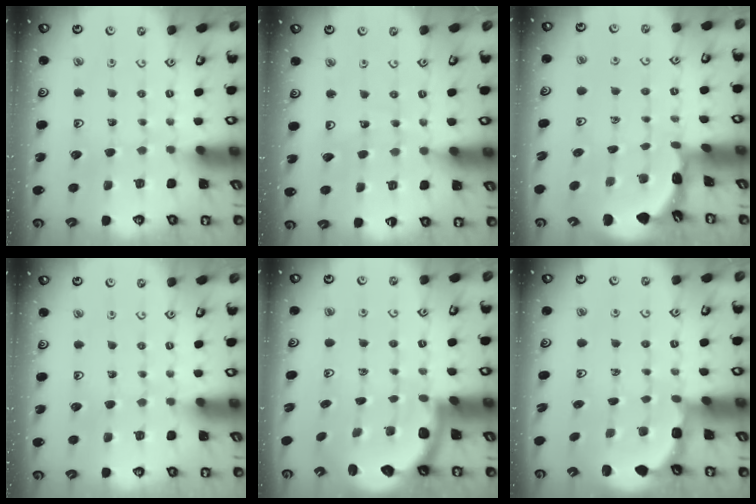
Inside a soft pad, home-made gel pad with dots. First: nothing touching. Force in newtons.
{"total": 3.8, "press": 3.8, "slide": 0.4}
{"total": 1.8, "press": 1.8, "slide": 0.1}
{"total": 0.0}
{"total": 2.8, "press": 2.2, "slide": 1.8}
{"total": 3.1, "press": 2.5, "slide": 1.9}